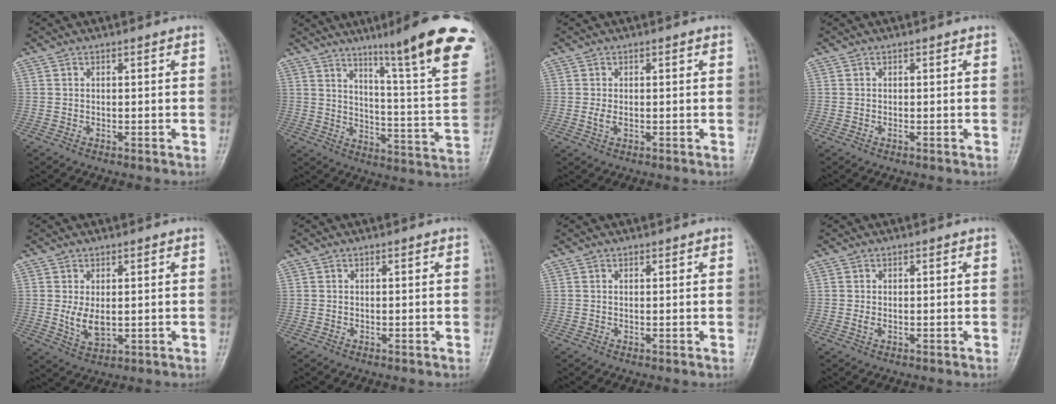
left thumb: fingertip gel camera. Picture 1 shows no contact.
{"total": 23.5, "force": [15.1, 2.1, 17.9], "torque": [-0.224, -0.075, 0.210]}
{"total": 2.0, "force": [-0.1, 1.2, 1.6], "torque": [-0.031, -0.004, -0.004]}
{"total": 0.5, "force": [0.0, 0.3, 0.4], "torque": [-0.004, 0.000, 0.000]}
{"total": 5.1, "force": [0.4, 3.0, 4.1], "torque": [-0.069, -0.016, 0.014]}
{"total": 0.0}
{"total": 0.6, "force": [0.5, 0.4, 0.2], "torque": [0.004, -0.002, 0.003]}
{"total": 1.4, "force": [0.1, 0.9, 1.1], "torque": [-0.018, -0.001, -0.001]}